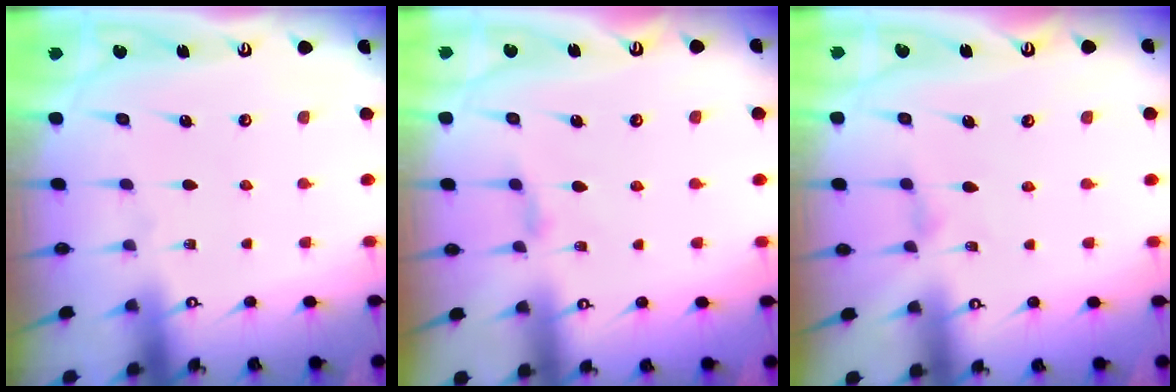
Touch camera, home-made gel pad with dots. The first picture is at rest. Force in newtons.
{"total": 2.4, "press": 2.4, "slide": 0.4}
{"total": 0.9, "press": 0.8, "slide": 0.4}